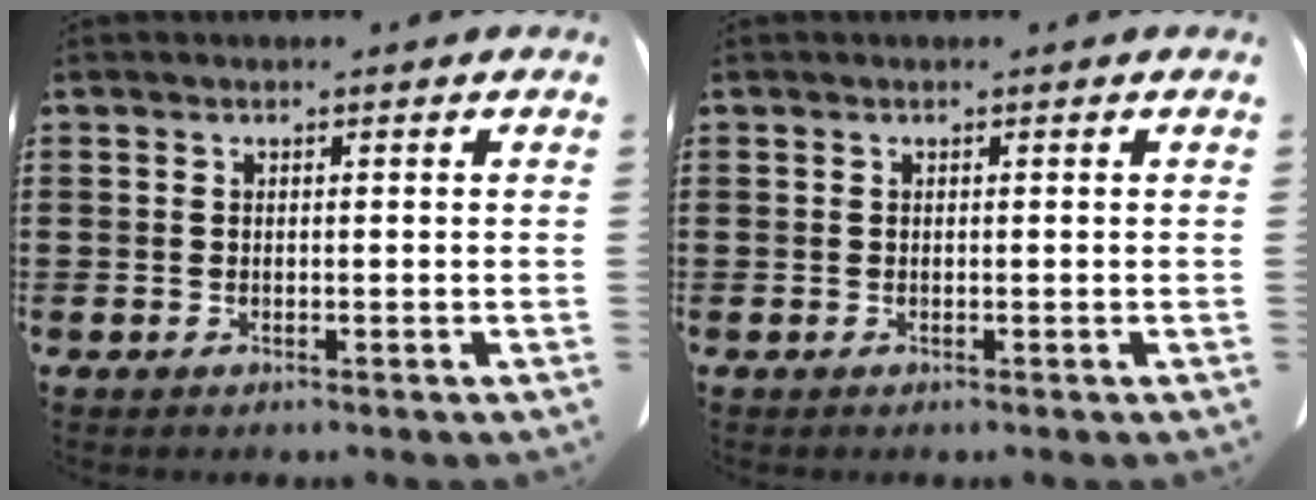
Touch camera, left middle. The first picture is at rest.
{"total": 0.0}